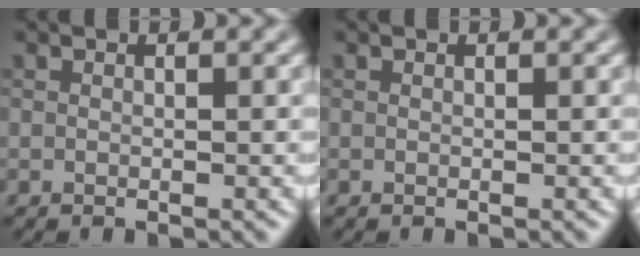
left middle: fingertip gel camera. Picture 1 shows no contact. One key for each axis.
{"total": 0.0}